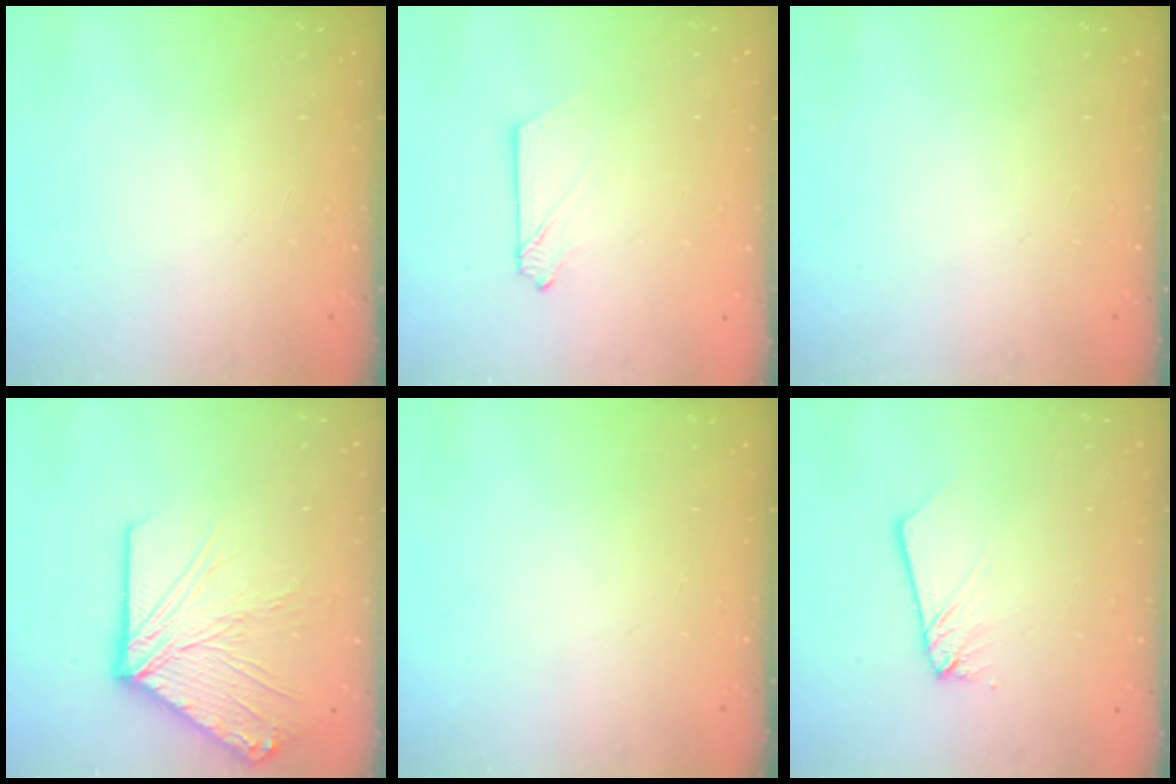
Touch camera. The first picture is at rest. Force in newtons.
{"total": 2.6, "press": 2.6, "slide": 0.3}
{"total": 0.0}
{"total": 16.4, "press": 16.2, "slide": 2.3}
{"total": 0.0}
{"total": 2.6, "press": 2.6, "slide": 0.2}